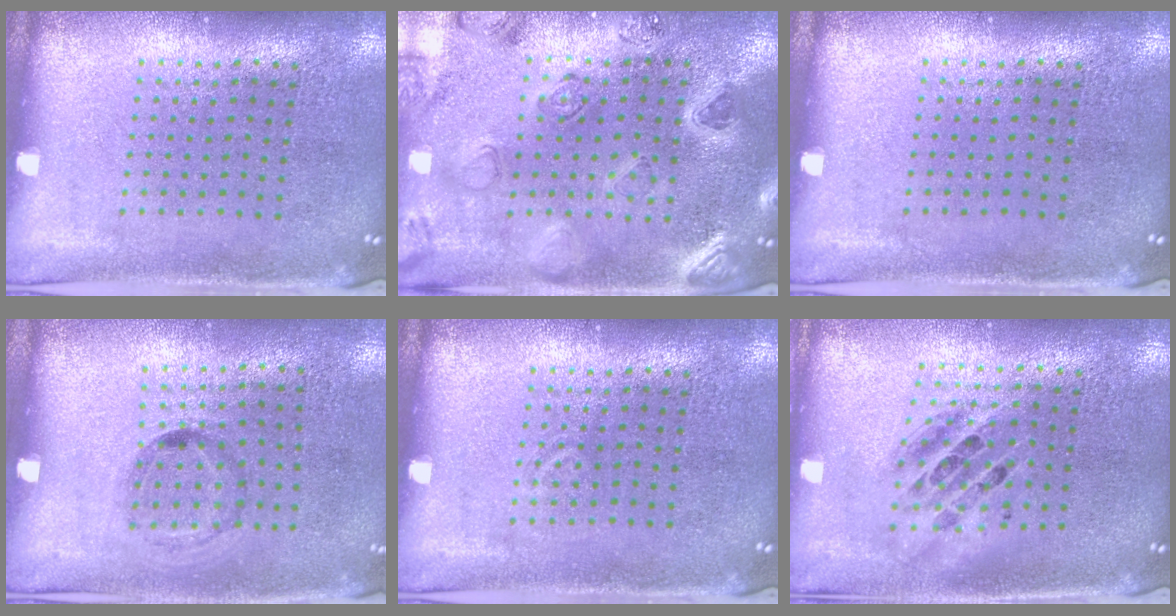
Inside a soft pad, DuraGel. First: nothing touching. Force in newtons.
{"total": 1.4, "press": 1.4, "slide": 0.2}
{"total": 0.0}
{"total": 1.2, "press": 0.7, "slide": 1.0}
{"total": 0.6, "press": 0.5, "slide": 0.3}
{"total": 1.4, "press": 1.3, "slide": 0.7}